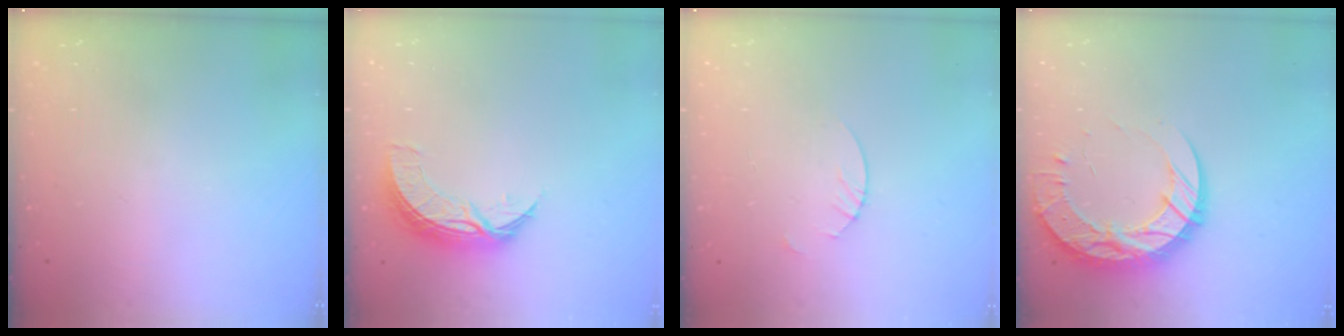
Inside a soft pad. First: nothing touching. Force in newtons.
{"total": 8.4, "press": 8.4, "slide": 0.2}
{"total": 1.8, "press": 1.8, "slide": 0.2}
{"total": 18.6, "press": 18.5, "slide": 1.6}